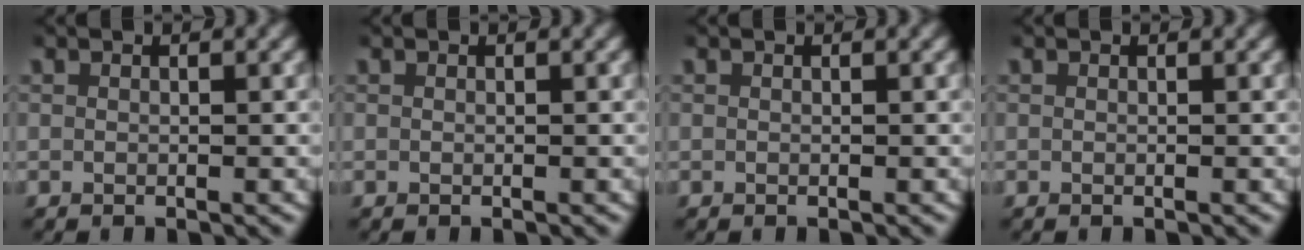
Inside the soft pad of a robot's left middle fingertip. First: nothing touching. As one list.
[{"total": 0.0}, {"total": 0.0}, {"total": 0.0}]